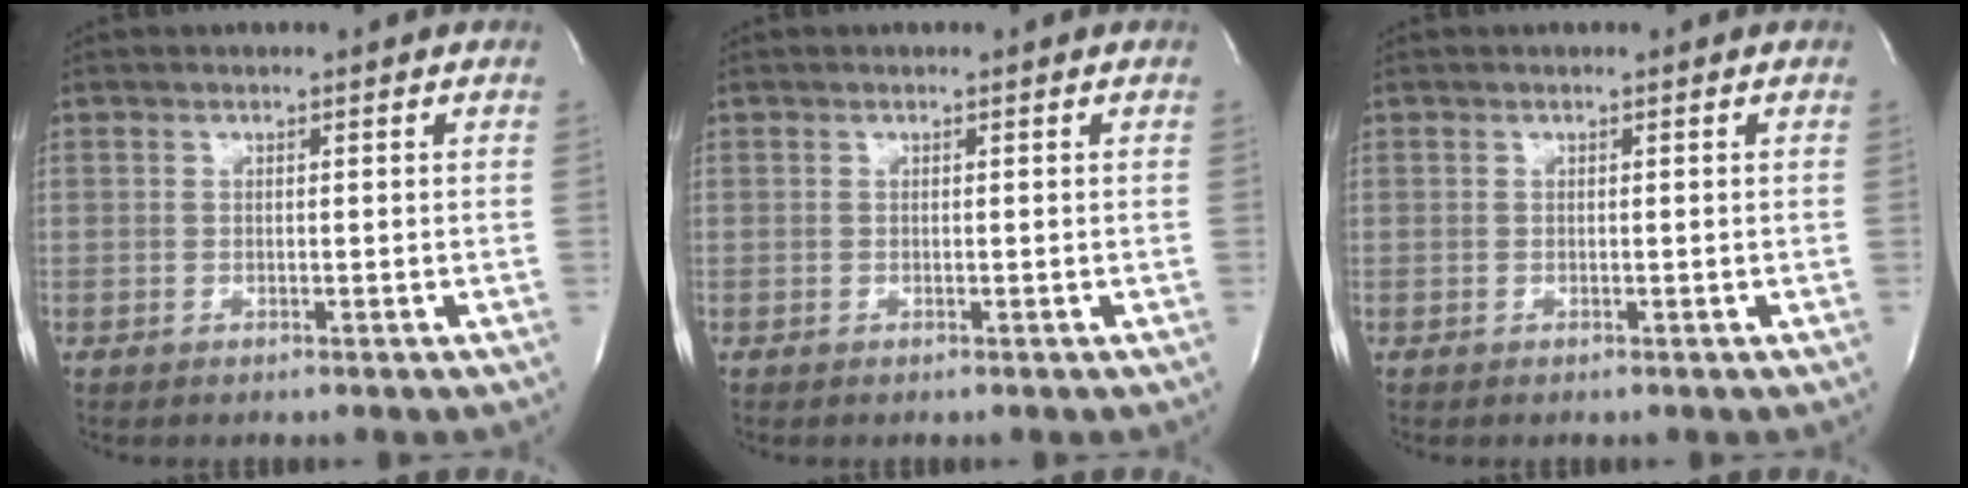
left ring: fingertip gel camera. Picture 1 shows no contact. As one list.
[{"total": 0.0}, {"total": 0.0}]